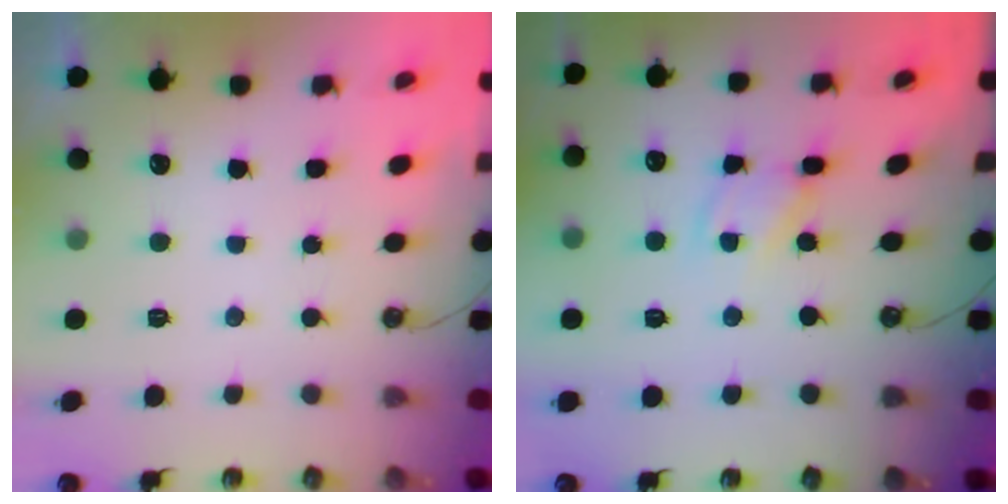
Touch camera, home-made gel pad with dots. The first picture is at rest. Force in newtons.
{"total": 3.7, "press": 3.7, "slide": 0.2}